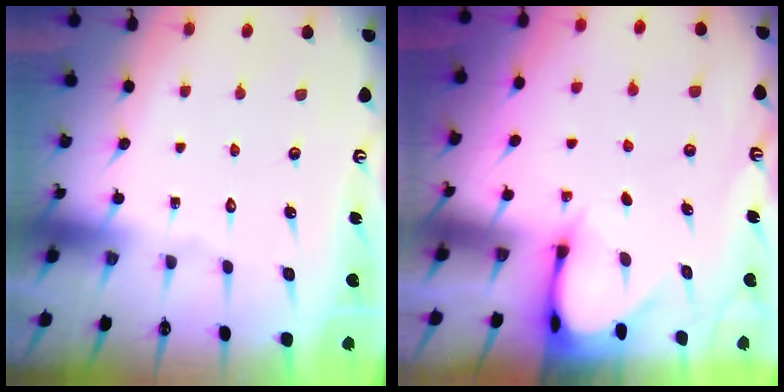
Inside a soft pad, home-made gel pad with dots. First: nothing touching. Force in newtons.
{"total": 2.8, "press": 2.8, "slide": 0.3}